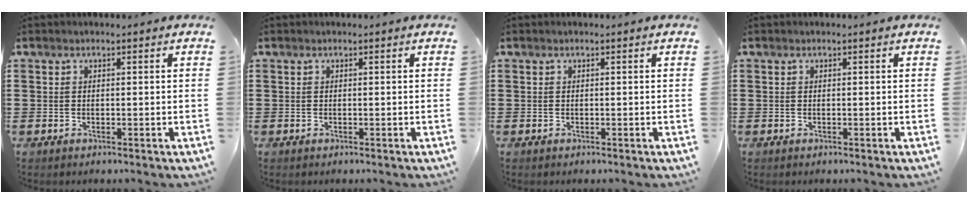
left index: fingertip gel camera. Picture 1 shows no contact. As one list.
[{"total": 0.0}, {"total": 0.0}, {"total": 0.0}]